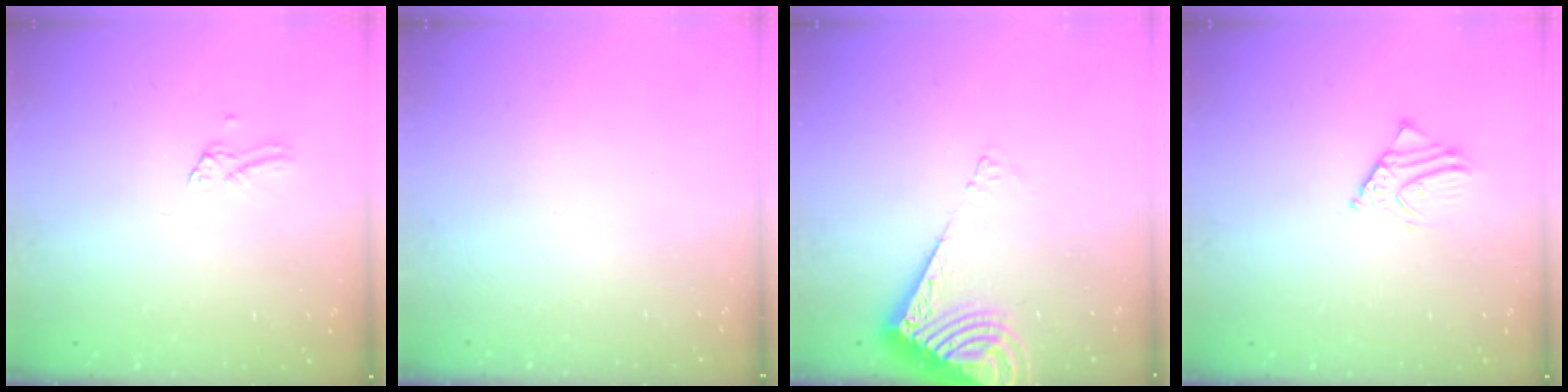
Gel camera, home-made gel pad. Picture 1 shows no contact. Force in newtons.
{"total": 0.0}
{"total": 9.0, "press": 8.9, "slide": 1.0}
{"total": 4.1, "press": 4.1, "slide": 0.4}